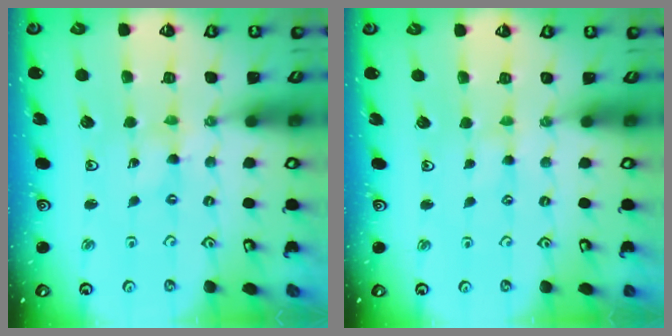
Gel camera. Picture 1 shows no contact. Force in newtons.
{"total": 1.0, "press": 0.9, "slide": 0.2}